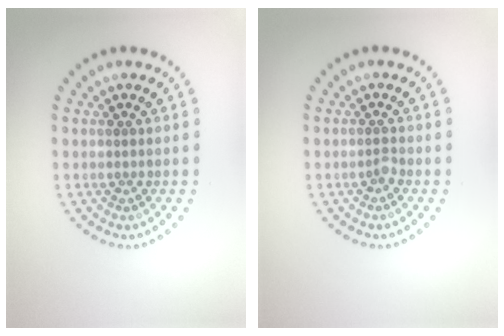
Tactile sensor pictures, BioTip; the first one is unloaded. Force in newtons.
{"total": 0.9, "press": 0.6, "slide": 0.6}